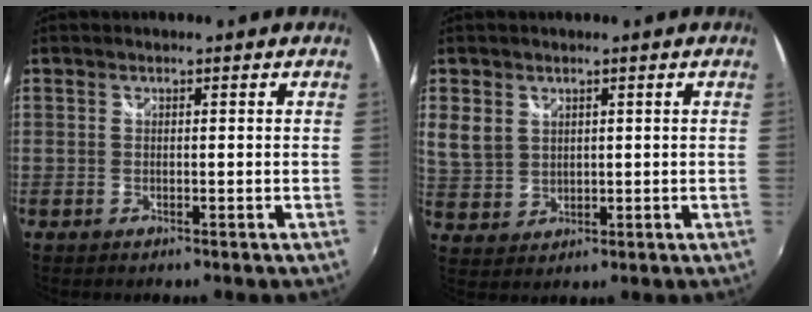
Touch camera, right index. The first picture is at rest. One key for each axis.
{"total": 5.6, "fx": 2.2, "fy": 4.4, "fz": 2.7, "tx": -0.056, "ty": 0.008, "tz": 0.053}